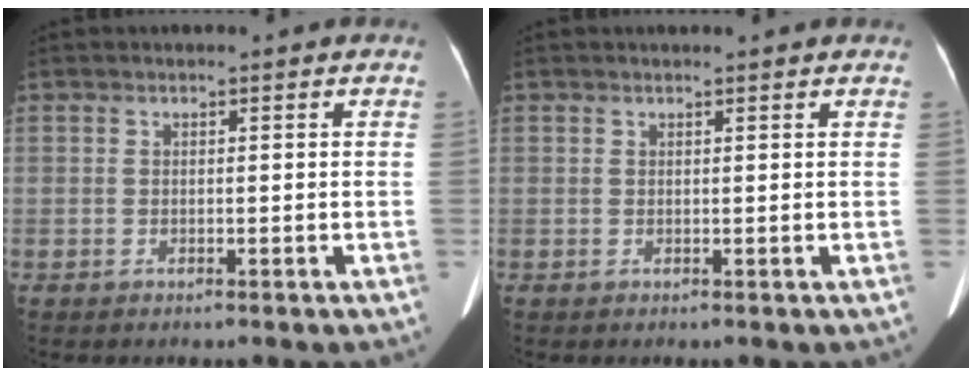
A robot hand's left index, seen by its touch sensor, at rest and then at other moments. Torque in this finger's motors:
{"motor_torque": [-0.36, 0.25, -0.35, -0.05]}